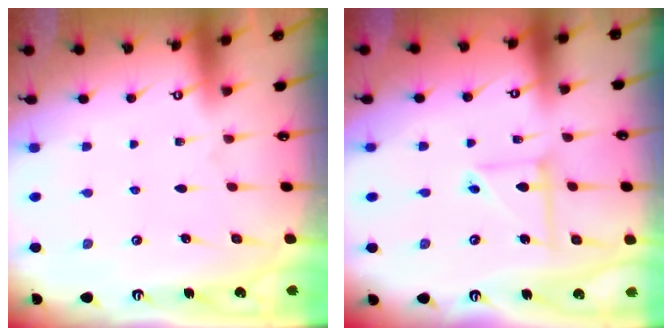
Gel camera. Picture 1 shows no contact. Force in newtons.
{"total": 6.3, "press": 6.3, "slide": 0.4}